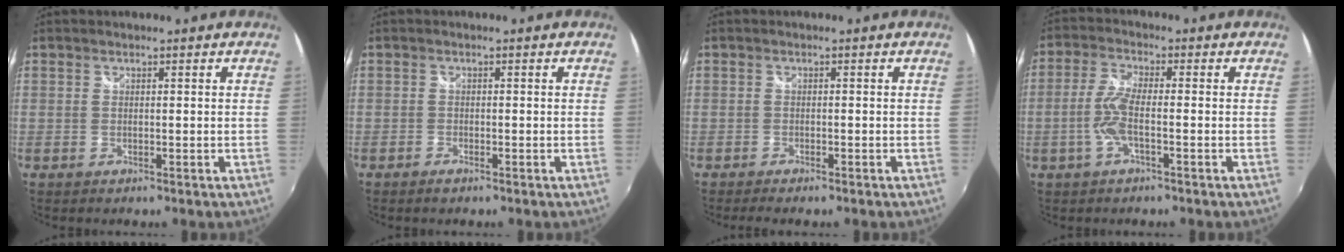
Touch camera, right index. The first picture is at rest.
{"total": 1.3, "force": [-1.1, 0.6, 0.6], "torque": [-0.015, -0.001, -0.021]}
{"total": 3.1, "force": [-2.6, 0.5, 1.6], "torque": [-0.038, -0.018, -0.045]}
{"total": 5.7, "force": [-1.7, 1.0, 5.3], "torque": [-0.119, 0.003, -0.036]}